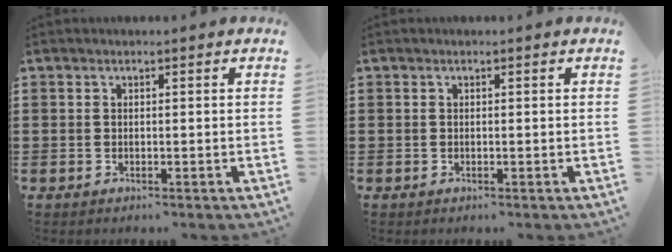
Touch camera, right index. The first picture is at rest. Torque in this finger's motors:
{"motor_torque": [0.18, 0.17, 0.00, 0.00]}